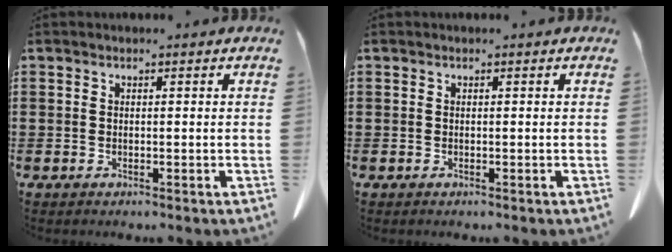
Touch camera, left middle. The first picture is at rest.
{"total": 0.0}